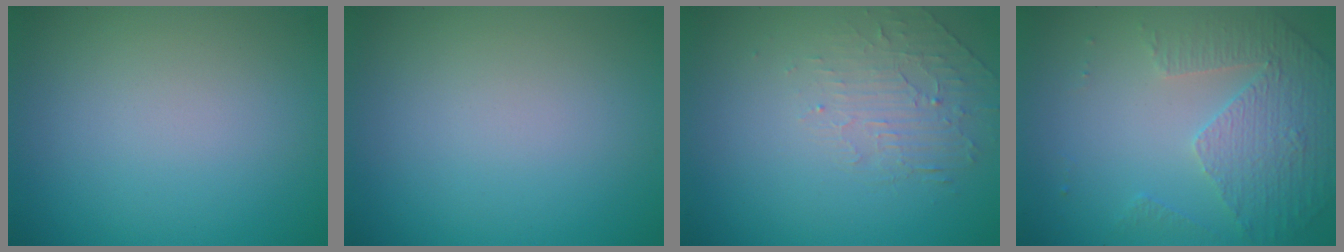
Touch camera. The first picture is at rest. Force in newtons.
{"total": 0.0}
{"total": 2.0, "press": 0.9, "slide": 1.8}
{"total": 4.9, "press": 3.4, "slide": 3.4}